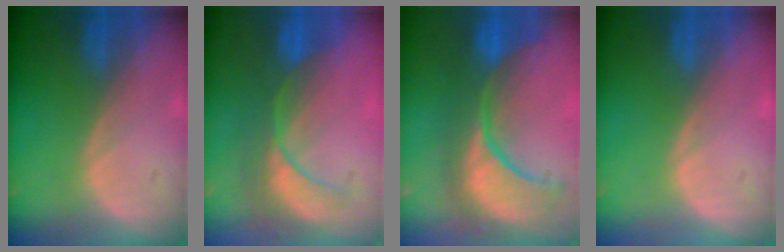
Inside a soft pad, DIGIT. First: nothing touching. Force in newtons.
{"total": 8.7, "press": 7.7, "slide": 4.0}
{"total": 12.3, "press": 11.1, "slide": 5.3}
{"total": 0.0}